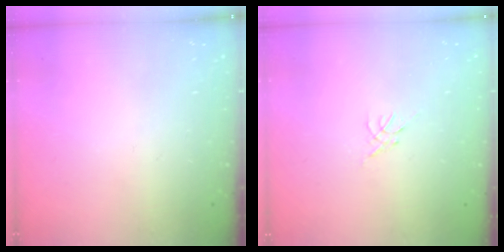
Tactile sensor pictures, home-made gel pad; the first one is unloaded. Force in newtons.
{"total": 0.5, "press": 0.4, "slide": 0.3}